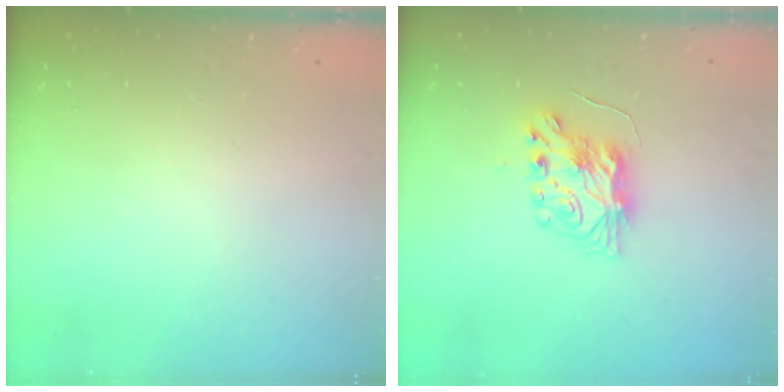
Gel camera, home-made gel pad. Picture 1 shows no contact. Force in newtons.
{"total": 9.1, "press": 9.0, "slide": 0.8}